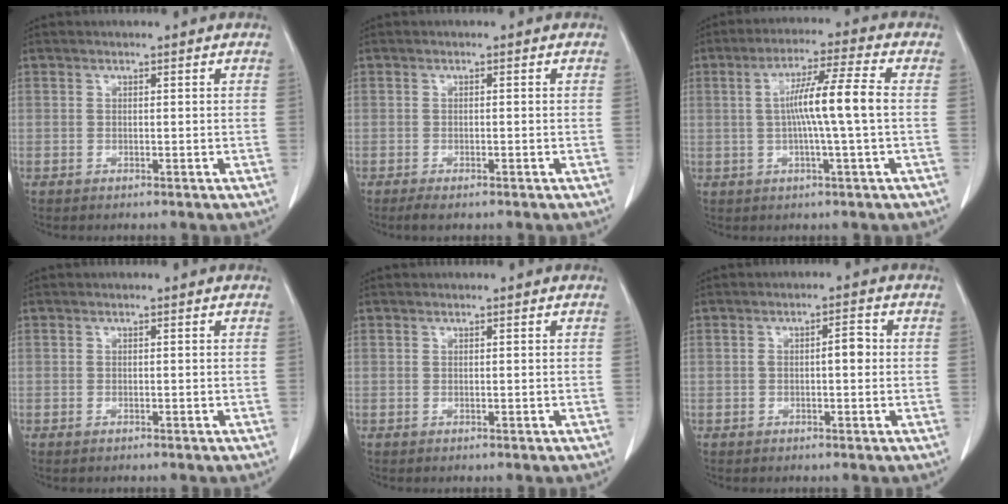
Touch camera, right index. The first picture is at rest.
{"total": 3.0, "force": [-1.9, 1.1, 2.1], "torque": [-0.044, -0.005, -0.028]}
{"total": 9.4, "force": [0.1, -0.5, 9.4], "torque": [-0.169, 0.011, 0.000]}
{"total": 0.8, "force": [-0.4, 0.4, 0.5], "torque": [-0.014, 0.000, -0.004]}
{"total": 0.0}
{"total": 3.3, "force": [-0.1, 1.2, 3.1], "torque": [-0.055, 0.019, 0.001]}